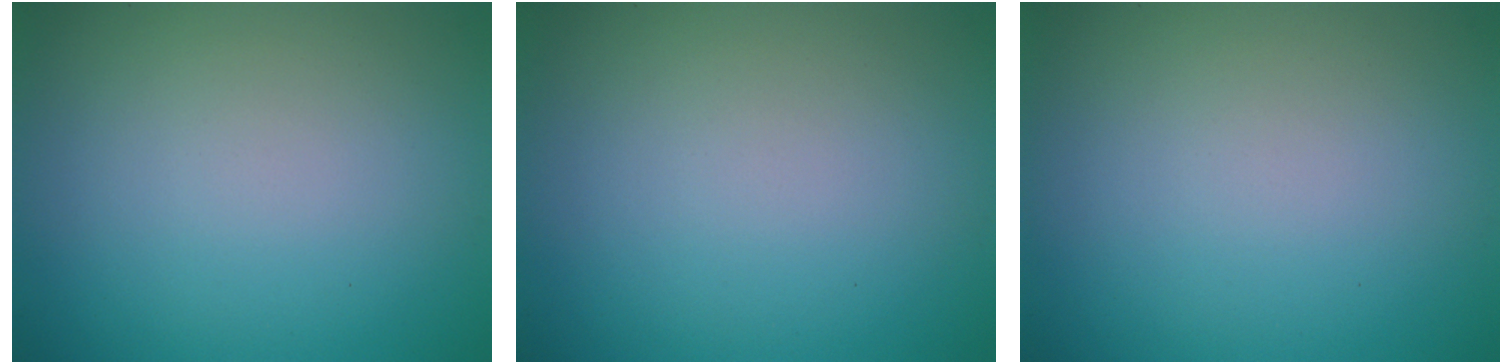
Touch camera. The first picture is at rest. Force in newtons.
{"total": 0.0}
{"total": 0.0}